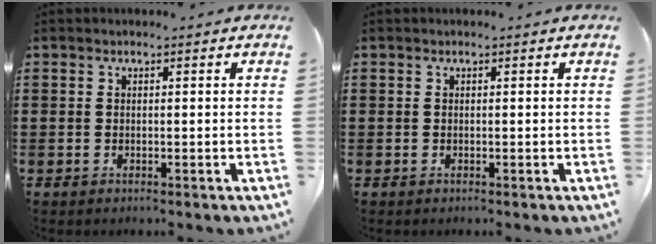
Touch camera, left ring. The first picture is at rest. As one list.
[{"total": 0.0}]